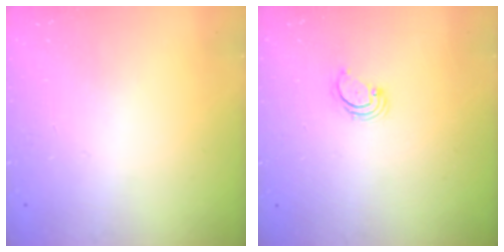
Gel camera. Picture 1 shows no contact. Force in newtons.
{"total": 2.7, "press": 2.7, "slide": 0.3}